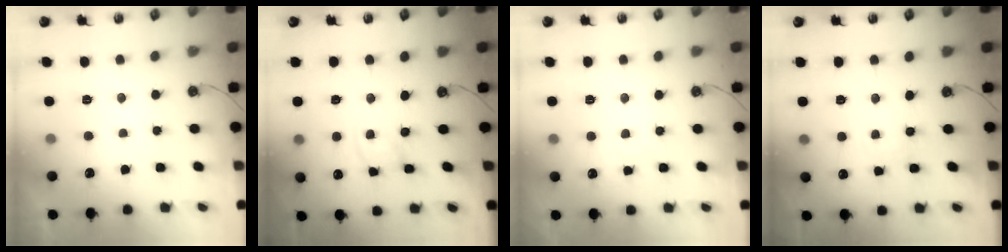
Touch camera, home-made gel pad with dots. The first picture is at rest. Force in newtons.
{"total": 2.6, "press": 2.6, "slide": 0.1}
{"total": 2.9, "press": 2.9, "slide": 0.5}
{"total": 1.5, "press": 1.4, "slide": 0.3}